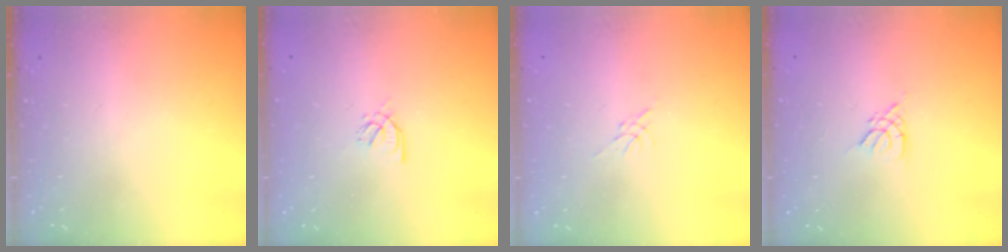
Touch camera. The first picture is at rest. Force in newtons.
{"total": 1.7, "press": 1.6, "slide": 0.5}
{"total": 0.0}
{"total": 2.8, "press": 2.7, "slide": 0.5}